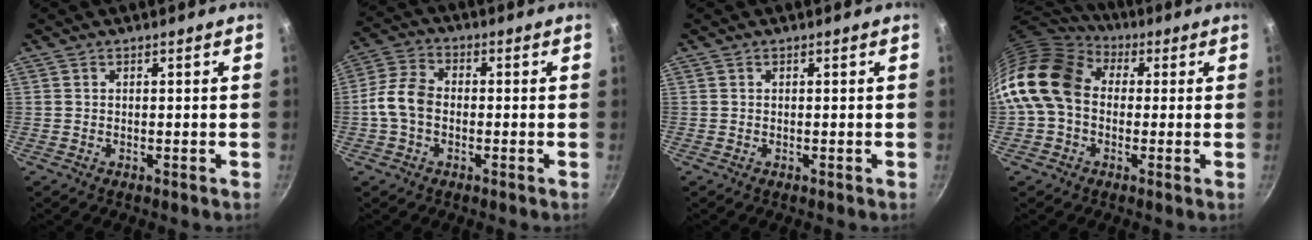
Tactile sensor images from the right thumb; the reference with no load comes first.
{"total": 7.5, "force": [-1.2, 5.3, 5.2], "torque": [-0.099, 0.028, -0.037]}
{"total": 0.0}
{"total": 15.9, "force": [1.4, 12.1, 10.3], "torque": [-0.178, 0.028, 0.006]}